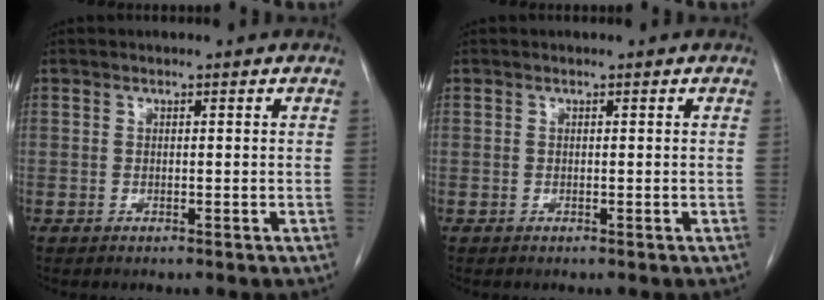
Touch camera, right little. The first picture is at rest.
{"total": 0.0}